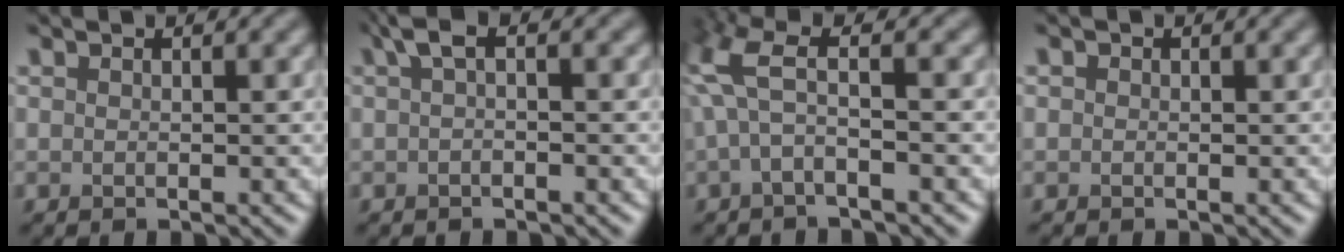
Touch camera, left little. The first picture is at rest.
{"total": 2.3, "force": [0.7, 1.1, 1.9], "torque": [-0.040, 0.009, 0.007]}
{"total": 4.1, "force": [0.4, 1.1, 3.9], "torque": [-0.097, 0.013, -0.004]}
{"total": 0.9, "force": [0.2, 0.8, 0.3], "torque": [-0.003, 0.002, -0.003]}